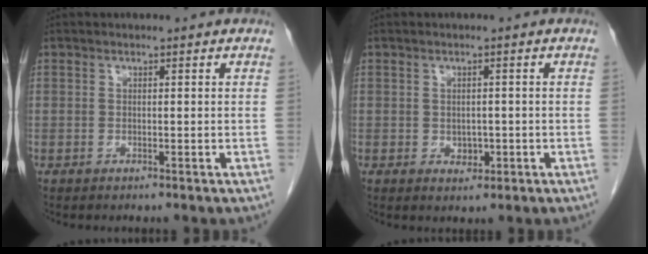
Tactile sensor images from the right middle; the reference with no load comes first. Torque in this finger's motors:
{"motor_torque": [0.43, -0.25, 0.04, 0.01]}